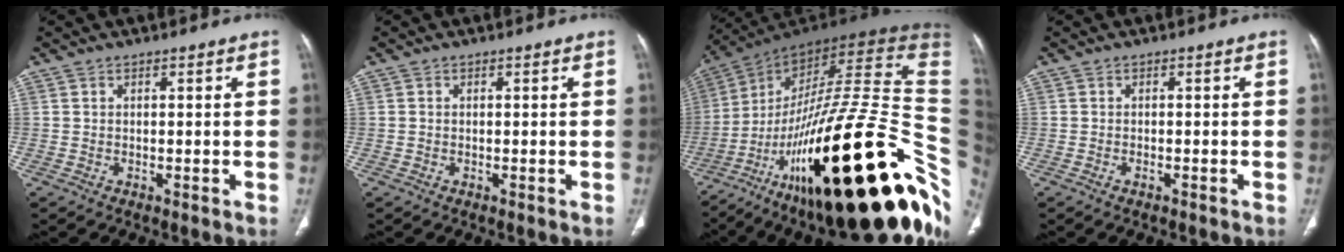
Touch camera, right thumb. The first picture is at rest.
{"total": 0.0}
{"total": 47.4, "force": [-13.0, 14.9, 43.1], "torque": [-0.545, 0.085, -0.204]}
{"total": 0.7, "force": [-0.5, 0.2, 0.4], "torque": [-0.014, 0.005, -0.007]}